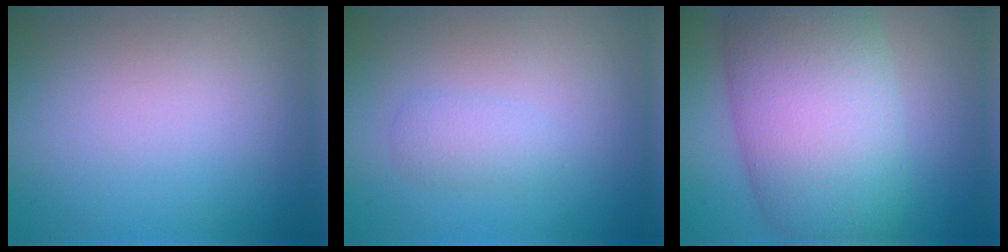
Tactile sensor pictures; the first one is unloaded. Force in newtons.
{"total": 1.4, "press": 1.4, "slide": 0.0}
{"total": 12.4, "press": 12.4, "slide": 0.4}